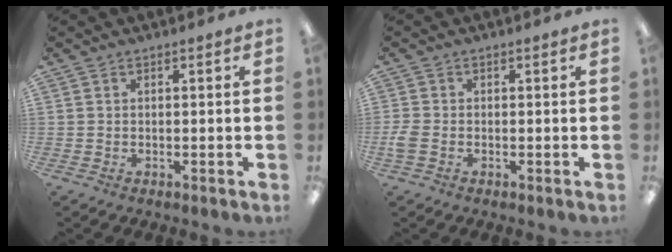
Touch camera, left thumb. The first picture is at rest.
{"total": 2.7, "force": [-0.6, 1.8, 2.0], "torque": [-0.046, 0.000, -0.014]}